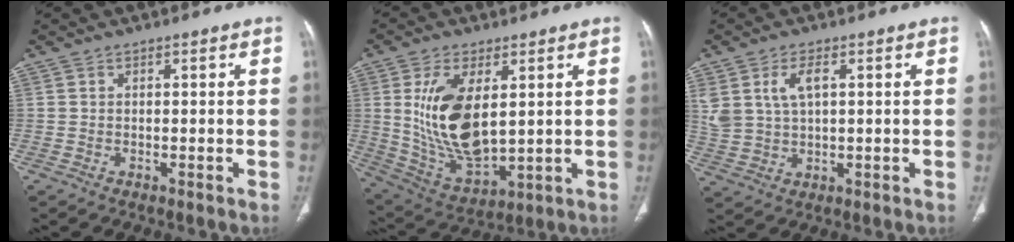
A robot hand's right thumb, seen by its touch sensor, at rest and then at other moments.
{"total": 16.1, "force": [3.1, 8.1, 13.5], "torque": [-0.251, -0.023, 0.078]}
{"total": 6.8, "force": [2.4, 3.7, 5.2], "torque": [-0.110, 0.000, 0.056]}